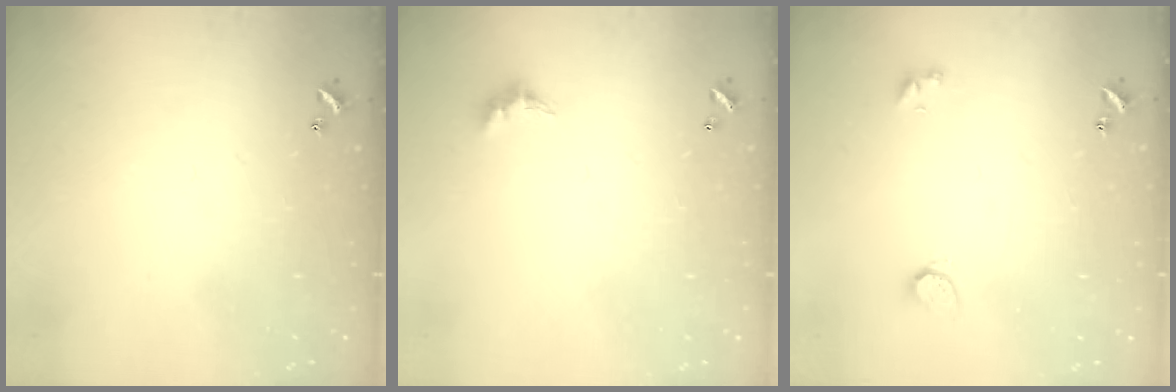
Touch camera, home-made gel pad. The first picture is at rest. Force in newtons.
{"total": 3.9, "press": 3.8, "slide": 0.5}
{"total": 2.3, "press": 2.3, "slide": 0.5}